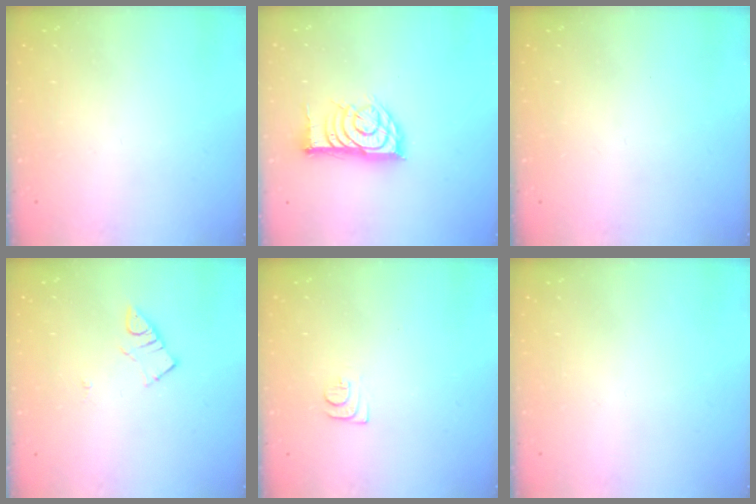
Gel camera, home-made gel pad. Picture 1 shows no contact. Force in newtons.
{"total": 13.9, "press": 13.9, "slide": 0.6}
{"total": 0.0}
{"total": 3.8, "press": 3.7, "slide": 0.4}
{"total": 6.7, "press": 6.7, "slide": 0.6}
{"total": 1.7, "press": 1.7, "slide": 0.1}